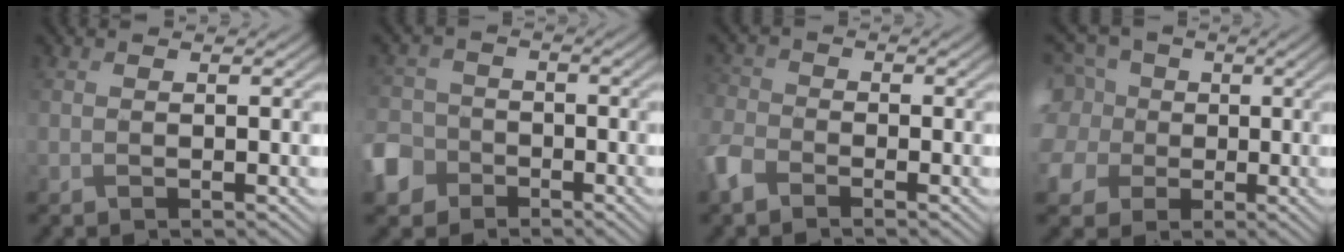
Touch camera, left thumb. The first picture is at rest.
{"total": 6.9, "force": [-3.8, 5.2, 2.4], "torque": [-0.075, -0.009, -0.092]}
{"total": 4.6, "force": [-3.1, 2.8, 2.1], "torque": [-0.061, -0.002, -0.081]}
{"total": 11.4, "force": [-0.2, 10.2, 4.9], "torque": [-0.192, 0.003, -0.025]}